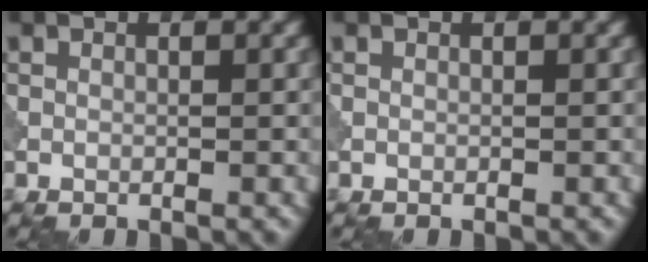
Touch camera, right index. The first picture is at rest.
{"total": 0.0}